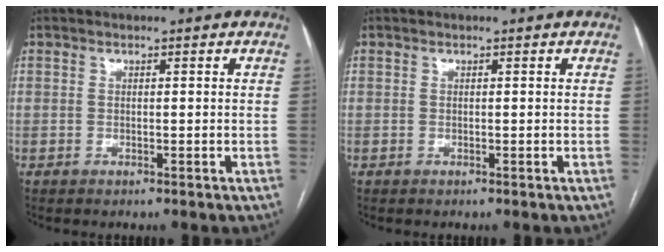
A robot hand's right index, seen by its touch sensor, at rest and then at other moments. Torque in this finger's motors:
{"motor_torque": [0.00, 0.00, 0.00, 0.00]}